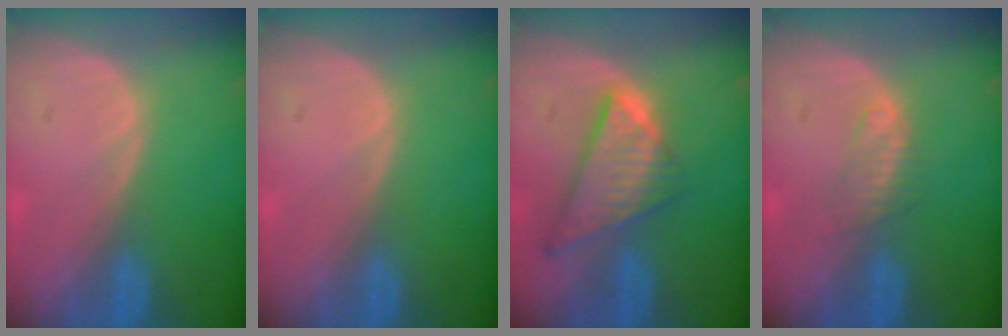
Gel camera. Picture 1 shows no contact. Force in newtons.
{"total": 0.0}
{"total": 8.6, "press": 7.3, "slide": 4.5}
{"total": 2.3, "press": 2.3, "slide": 0.2}